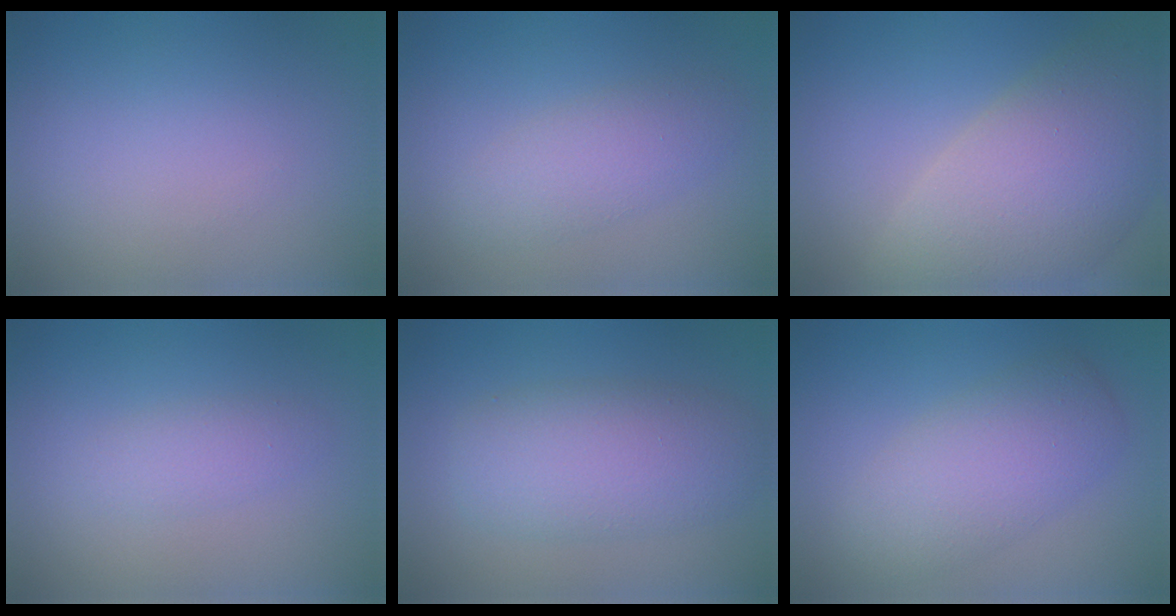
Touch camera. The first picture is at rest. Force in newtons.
{"total": 2.8, "press": 2.8, "slide": 0.0}
{"total": 10.7, "press": 10.7, "slide": 1.0}
{"total": 1.6, "press": 1.6, "slide": 0.1}
{"total": 5.7, "press": 5.7, "slide": 0.1}
{"total": 5.0, "press": 5.0, "slide": 0.2}